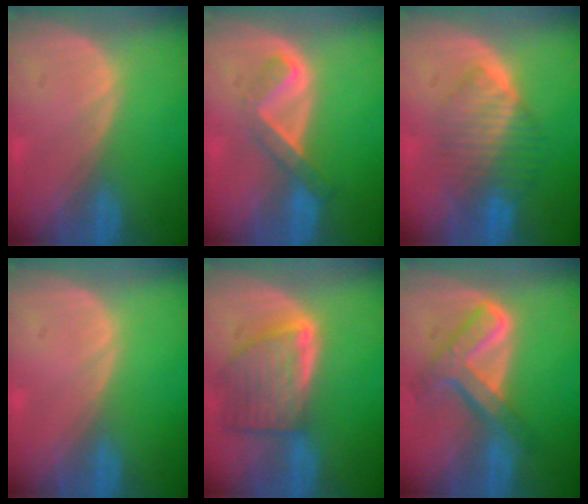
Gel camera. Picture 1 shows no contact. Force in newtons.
{"total": 5.2, "press": 4.4, "slide": 2.8}
{"total": 6.7, "press": 6.7, "slide": 0.5}
{"total": 0.0}
{"total": 8.1, "press": 7.4, "slide": 3.3}
{"total": 7.9, "press": 6.7, "slide": 4.1}